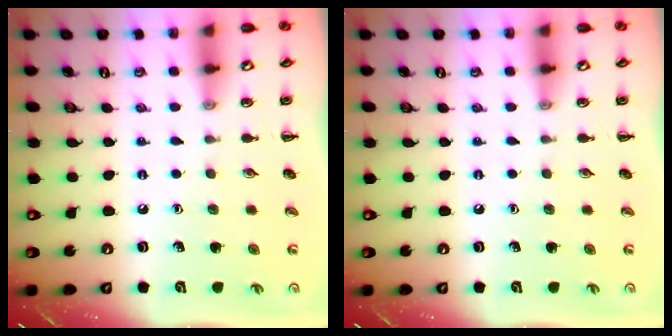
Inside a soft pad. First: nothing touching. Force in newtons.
{"total": 0.0}